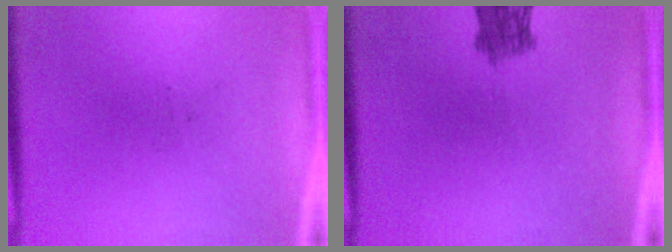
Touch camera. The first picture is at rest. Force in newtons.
{"total": 3.5}